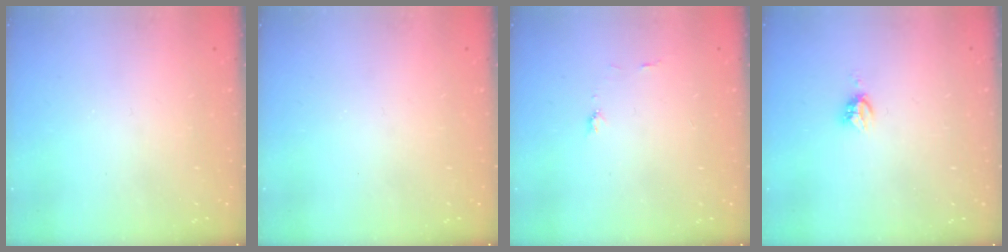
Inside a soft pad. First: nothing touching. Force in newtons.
{"total": 0.0}
{"total": 5.7, "press": 5.7, "slide": 0.6}
{"total": 4.1, "press": 4.1, "slide": 0.2}